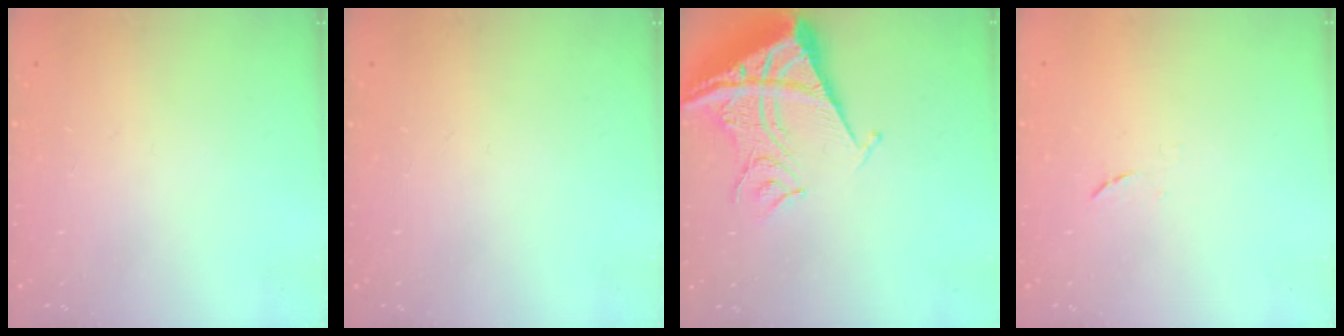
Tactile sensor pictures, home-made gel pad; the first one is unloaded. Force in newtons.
{"total": 0.0}
{"total": 16.6, "press": 16.4, "slide": 2.0}
{"total": 4.3, "press": 4.2, "slide": 0.6}